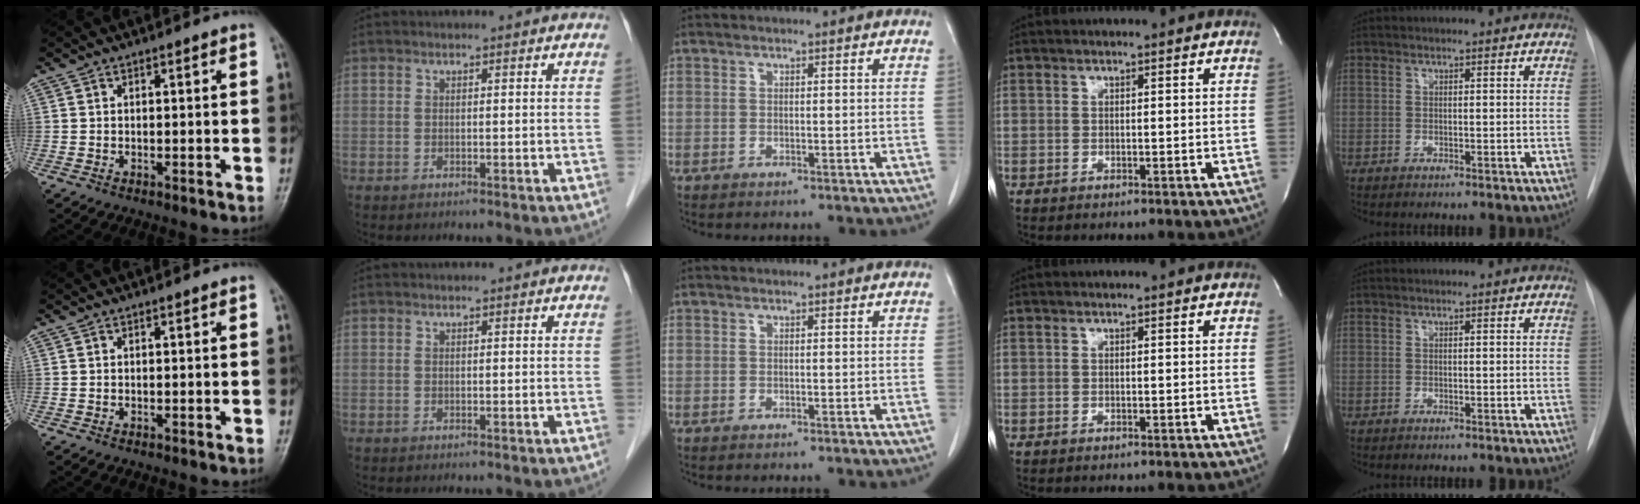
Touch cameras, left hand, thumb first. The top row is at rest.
{}